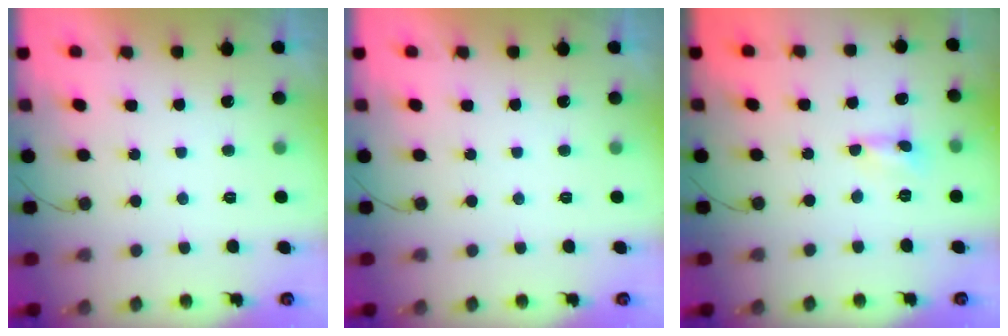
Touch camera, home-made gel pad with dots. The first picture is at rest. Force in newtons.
{"total": 0.0}
{"total": 0.0}